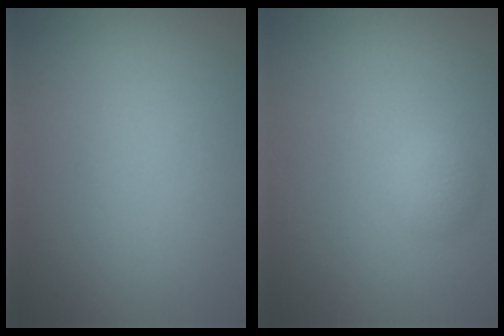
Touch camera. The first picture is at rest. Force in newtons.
{"total": 1.2, "press": 1.2, "slide": 0.1}